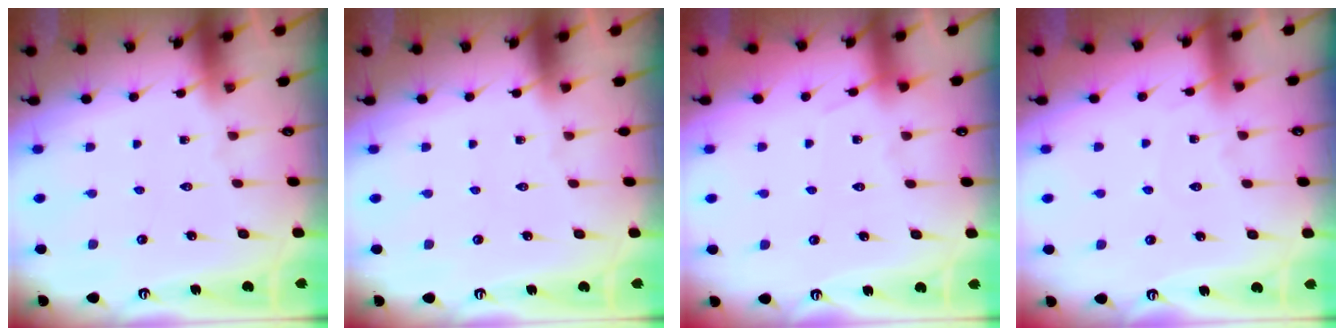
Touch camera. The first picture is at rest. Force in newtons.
{"total": 0.0}
{"total": 5.0, "press": 5.0, "slide": 0.7}
{"total": 2.1, "press": 2.1, "slide": 0.3}